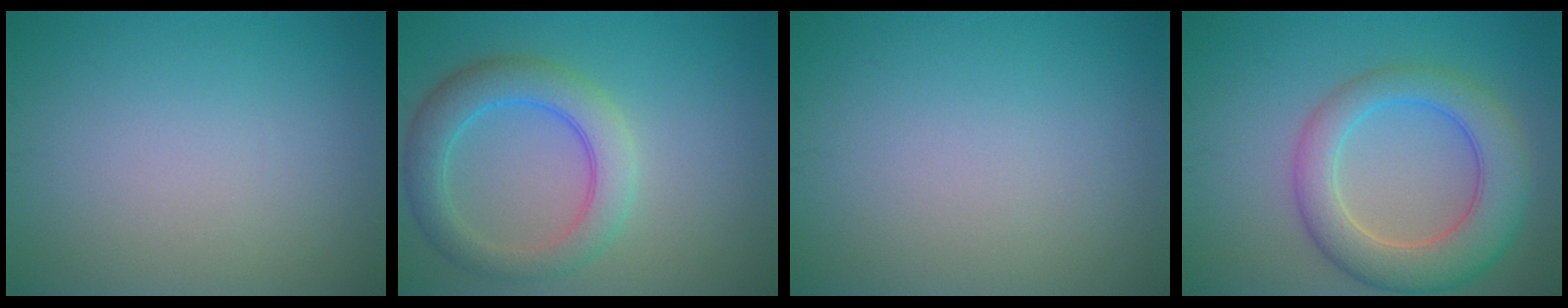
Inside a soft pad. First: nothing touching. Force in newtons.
{"total": 5.1, "press": 5.1, "slide": 0.1}
{"total": 0.0}
{"total": 6.8, "press": 6.8, "slide": 0.5}